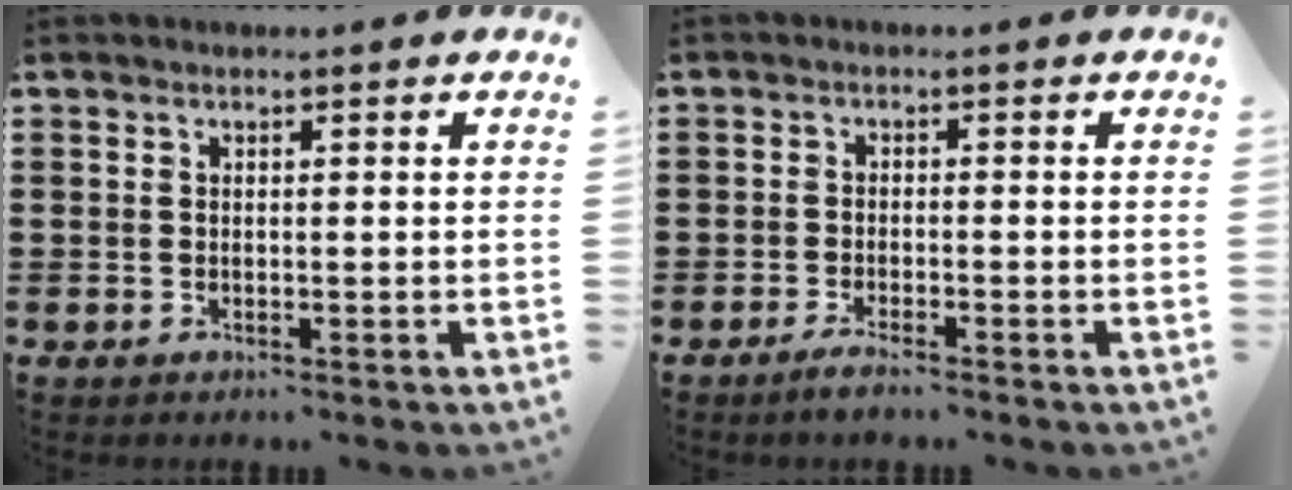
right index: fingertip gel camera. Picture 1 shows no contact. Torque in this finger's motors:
{"motor_torque": [0.68, 0.66, -0.22, 0.00]}